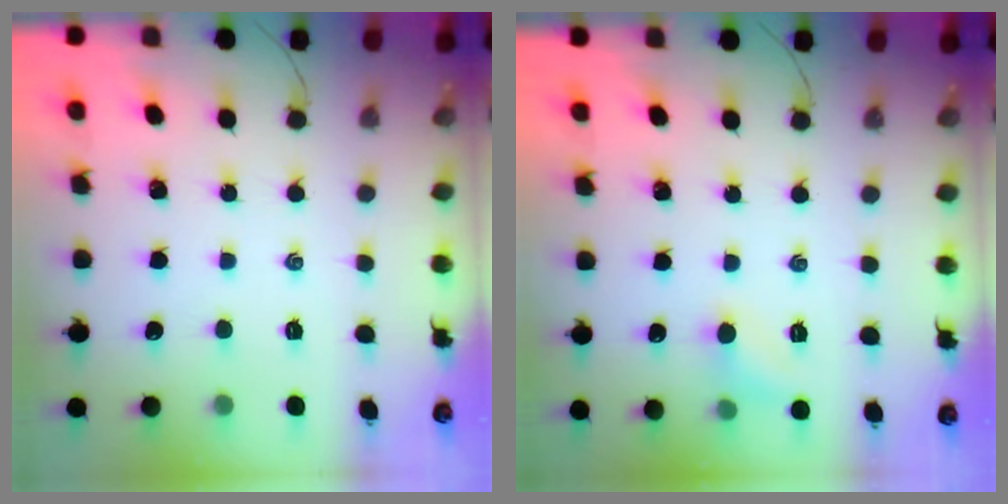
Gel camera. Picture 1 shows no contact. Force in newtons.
{"total": 5.8, "press": 5.6, "slide": 1.6}